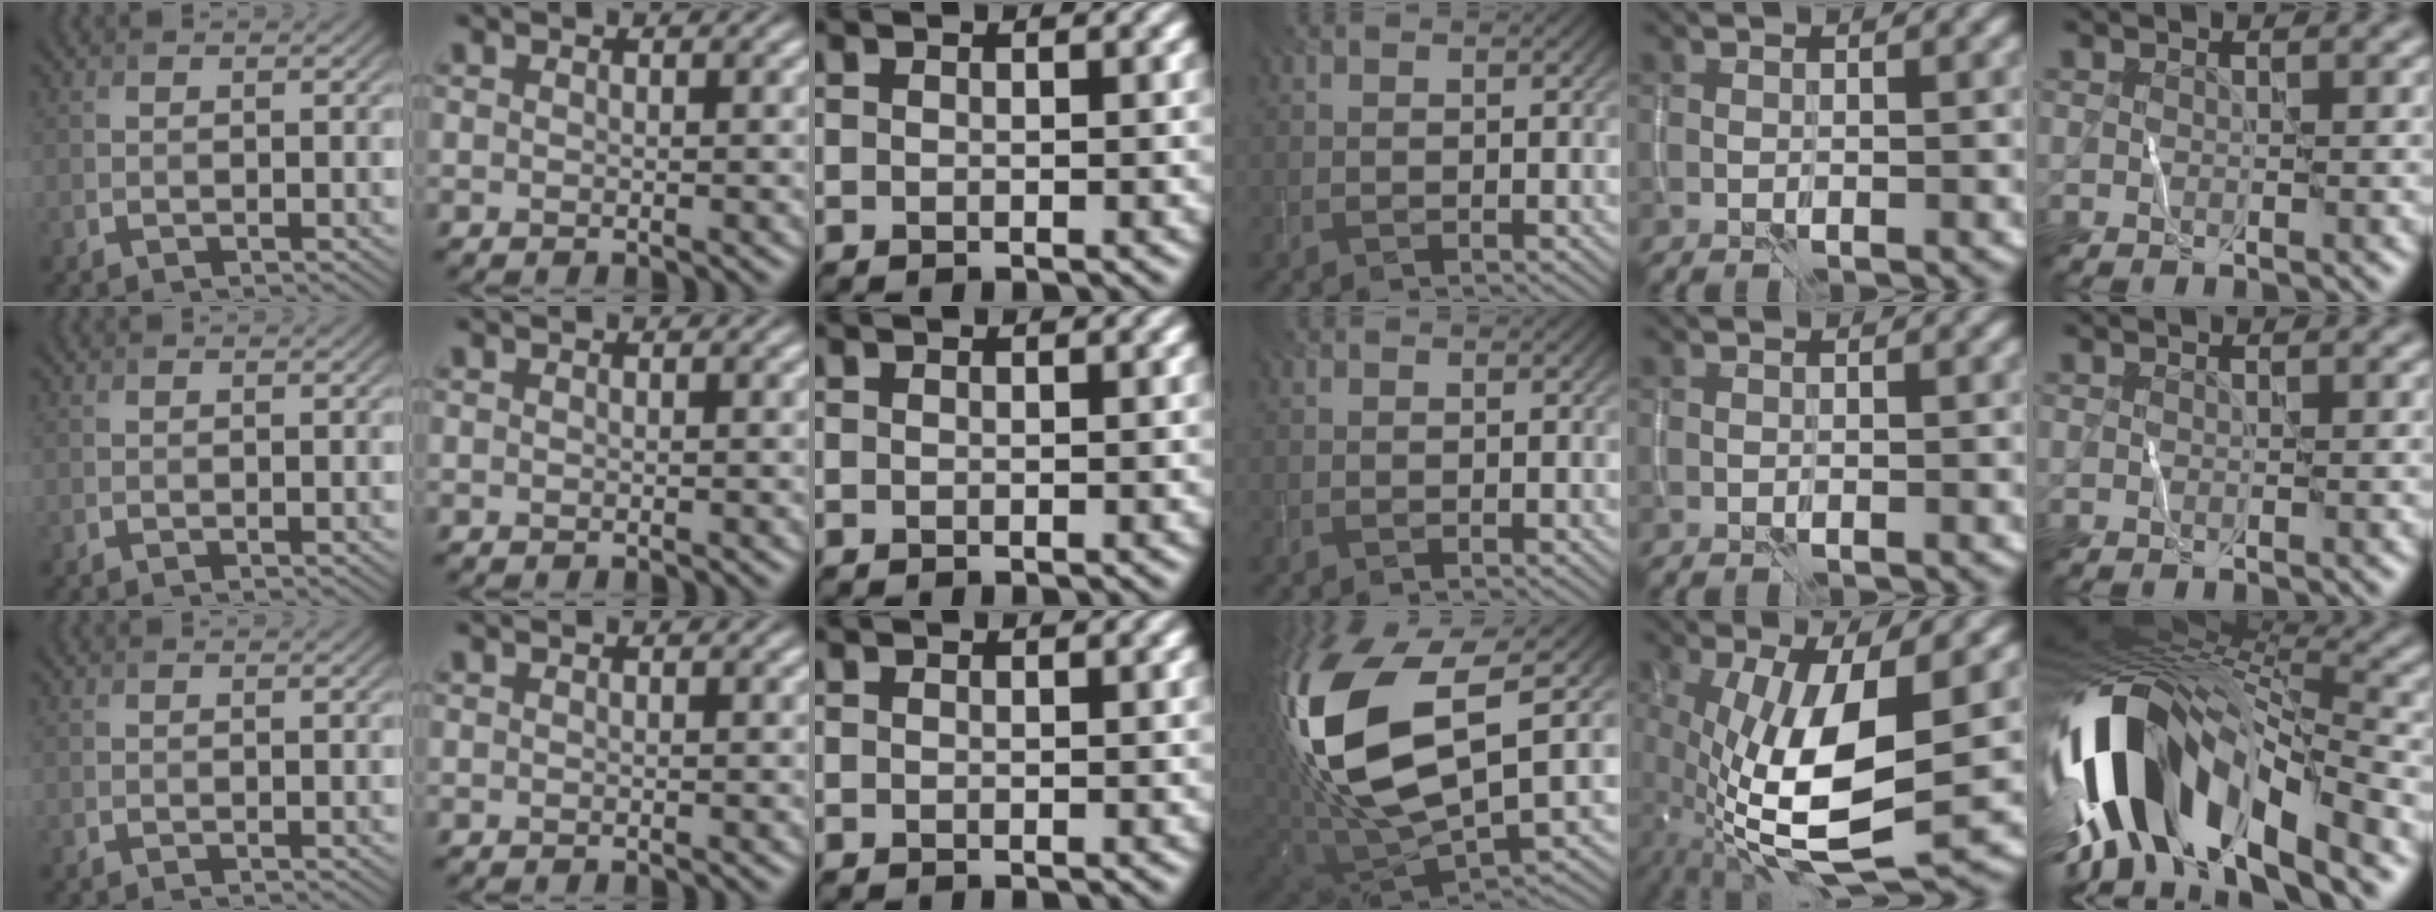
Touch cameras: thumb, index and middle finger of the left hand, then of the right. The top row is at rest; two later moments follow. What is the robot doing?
{"motion": "wipe", "object": "whiteboard"}